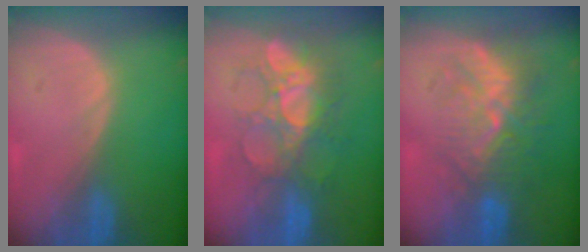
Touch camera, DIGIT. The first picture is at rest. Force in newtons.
{"total": 9.2, "press": 8.5, "slide": 3.5}
{"total": 9.4, "press": 8.7, "slide": 3.8}